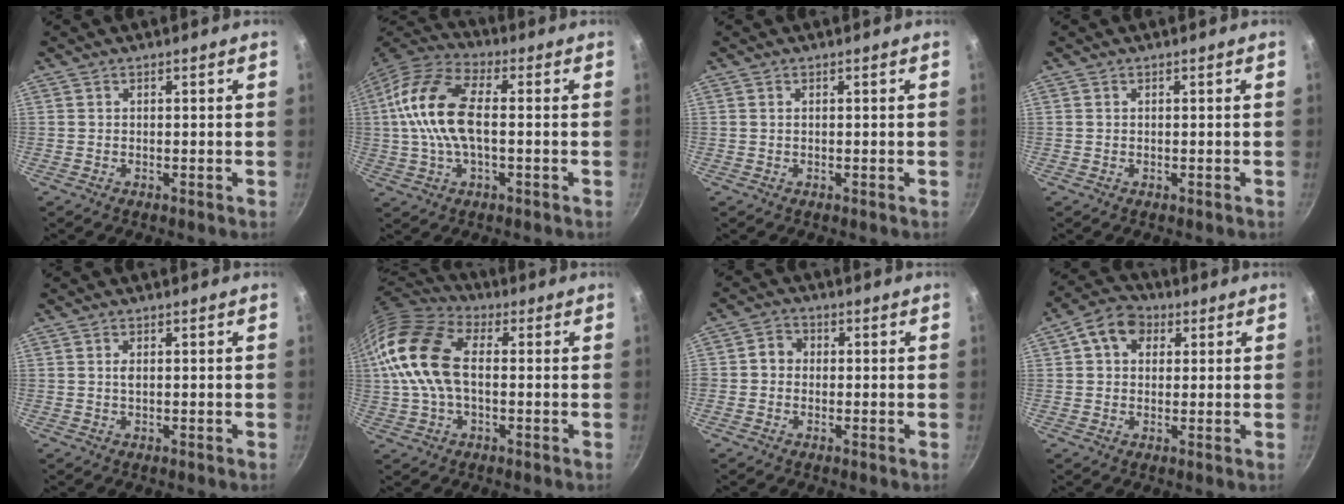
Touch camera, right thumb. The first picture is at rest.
{"total": 15.5, "force": [0.5, 7.8, 13.4], "torque": [-0.263, 0.032, -0.008]}
{"total": 0.0}
{"total": 0.0}
{"total": 1.1, "force": [0.2, 0.5, 0.9], "torque": [-0.018, 0.001, 0.003]}
{"total": 17.1, "force": [1.1, 10.3, 13.6], "torque": [-0.269, 0.028, 0.006]}
{"total": 3.6, "force": [-0.2, 3.3, 1.5], "torque": [-0.005, 0.009, -0.014]}
{"total": 7.7, "force": [2.6, 5.9, 4.3], "torque": [-0.050, 0.008, 0.027]}